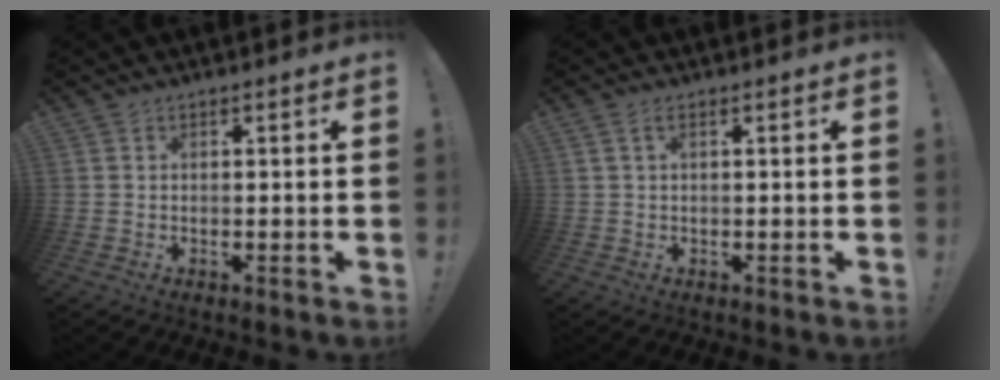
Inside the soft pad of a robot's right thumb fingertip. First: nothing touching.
{"total": 1.6, "force": [0.5, 0.4, 1.5], "torque": [-0.035, 0.004, 0.008]}